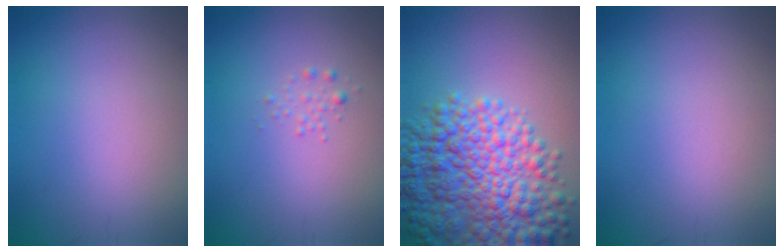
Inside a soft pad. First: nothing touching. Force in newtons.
{"total": 0.8, "press": 0.8, "slide": 0.0}
{"total": 9.9, "press": 9.9, "slide": 0.3}
{"total": 0.0}